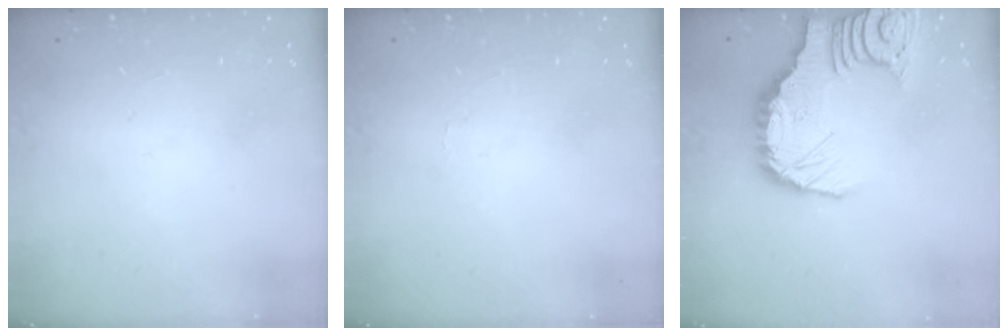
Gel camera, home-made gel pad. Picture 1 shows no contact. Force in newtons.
{"total": 0.0}
{"total": 13.9, "press": 13.8, "slide": 1.7}